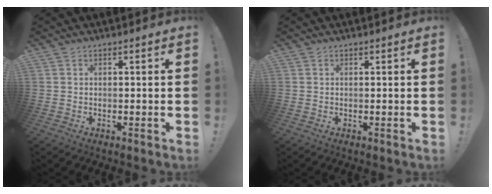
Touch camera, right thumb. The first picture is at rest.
{"total": 0.0}